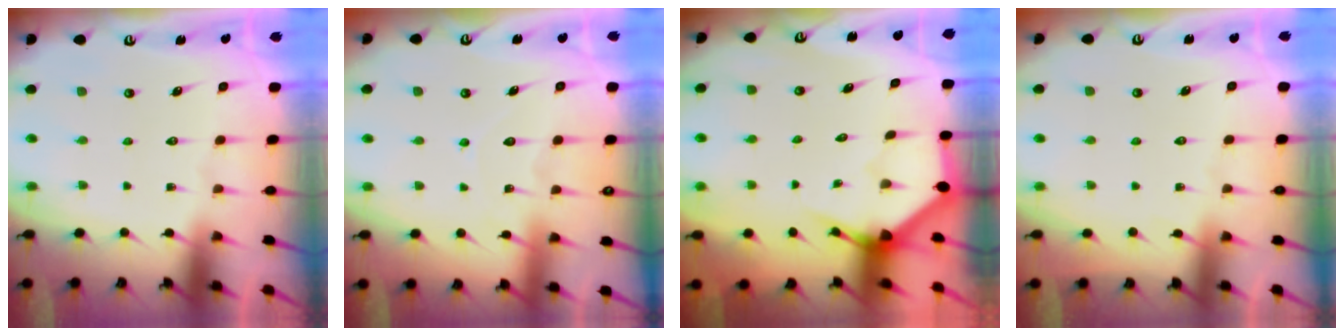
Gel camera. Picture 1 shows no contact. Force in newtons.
{"total": 6.5, "press": 6.5, "slide": 0.8}
{"total": 3.6, "press": 3.6, "slide": 0.2}
{"total": 2.6, "press": 2.6, "slide": 0.4}